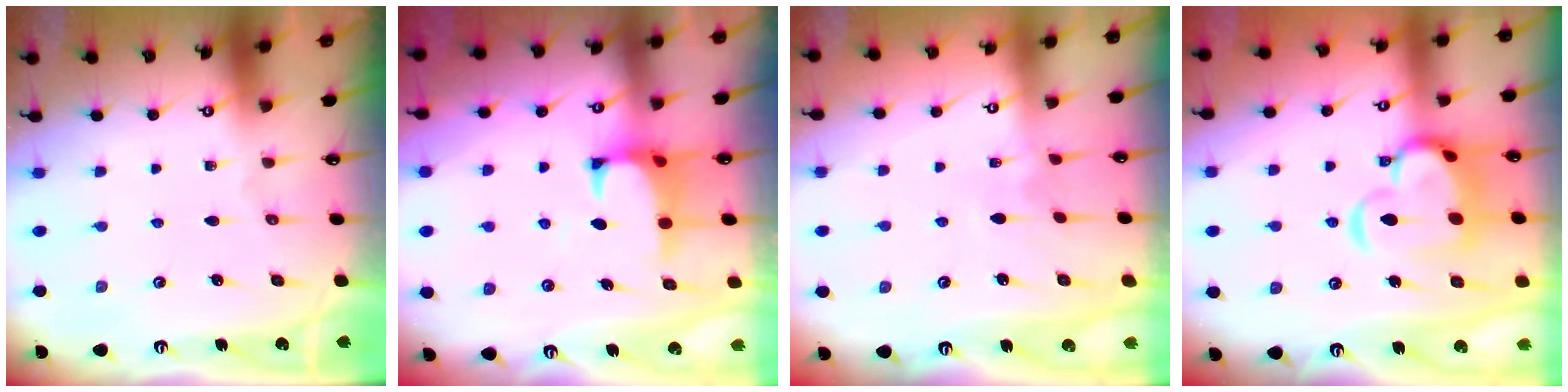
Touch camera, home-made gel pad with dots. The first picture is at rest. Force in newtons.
{"total": 1.0, "press": 0.5, "slide": 0.9}
{"total": 3.8, "press": 3.8, "slide": 0.1}
{"total": 10.4, "press": 10.2, "slide": 2.0}